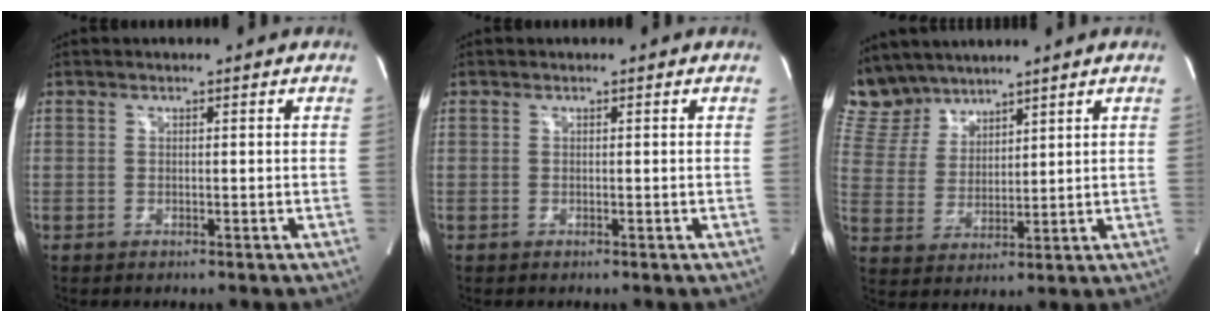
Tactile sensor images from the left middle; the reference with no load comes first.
{"total": 0.0}
{"total": 8.3, "force": [7.7, 3.1, 0.8], "torque": [-0.029, 0.013, 0.170]}